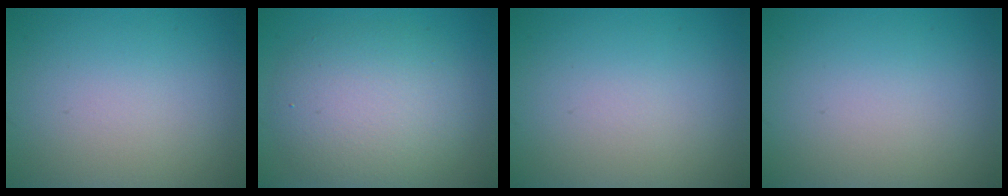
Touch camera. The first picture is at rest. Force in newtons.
{"total": 6.2, "press": 6.2, "slide": 0.6}
{"total": 0.0}
{"total": 0.0}